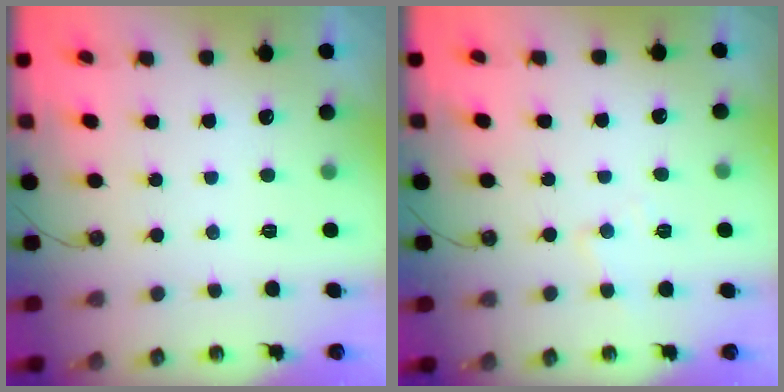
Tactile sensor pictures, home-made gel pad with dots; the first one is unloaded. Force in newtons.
{"total": 5.8, "press": 5.7, "slide": 0.5}